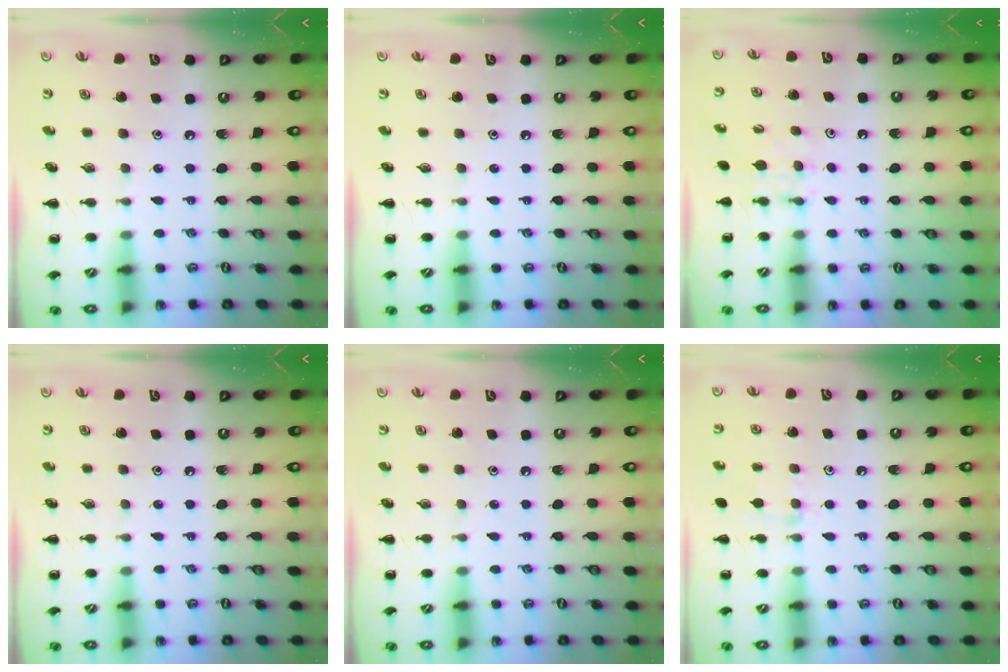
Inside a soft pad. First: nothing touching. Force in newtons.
{"total": 0.0}
{"total": 4.8, "press": 4.5, "slide": 1.5}
{"total": 0.0}
{"total": 0.0}
{"total": 8.5, "press": 8.2, "slide": 2.3}